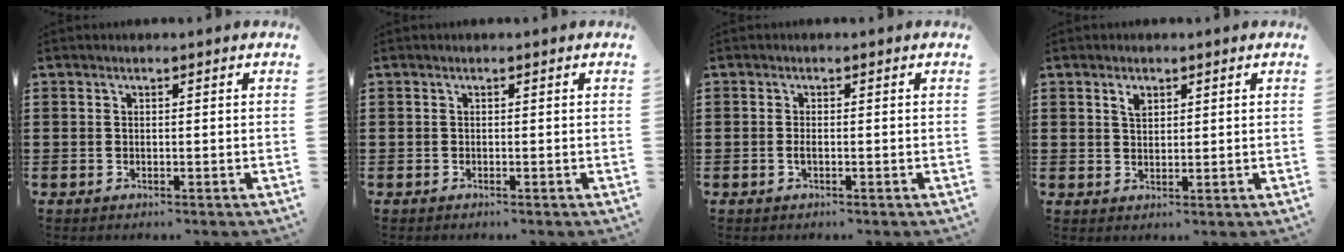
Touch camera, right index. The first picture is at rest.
{"total": 0.0}
{"total": 0.9, "force": [-0.3, 0.2, 0.8], "torque": [-0.017, -0.001, -0.005]}
{"total": 2.0, "force": [1.2, 1.1, 1.1], "torque": [-0.025, 0.004, 0.022]}